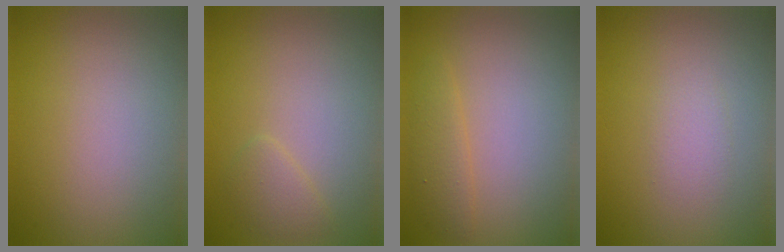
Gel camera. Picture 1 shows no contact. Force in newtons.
{"total": 1.4, "press": 1.4, "slide": 0.1}
{"total": 1.7, "press": 1.7, "slide": 0.2}
{"total": 1.1, "press": 1.1, "slide": 0.1}